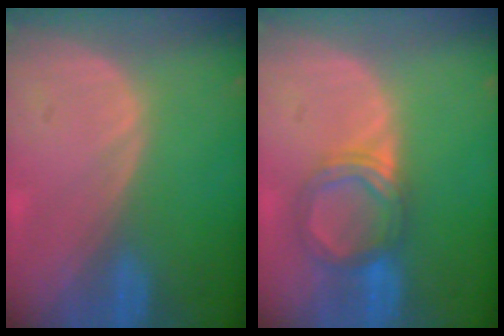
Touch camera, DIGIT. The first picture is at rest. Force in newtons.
{"total": 5.4, "press": 5.1, "slide": 1.6}